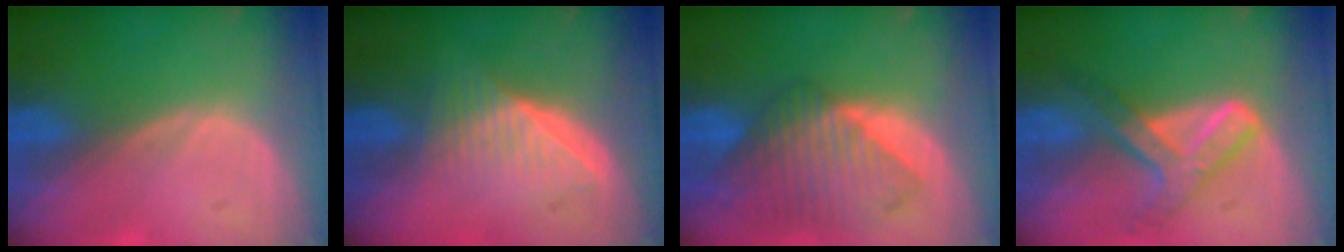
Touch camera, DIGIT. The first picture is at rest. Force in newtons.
{"total": 6.5, "press": 5.9, "slide": 2.9}
{"total": 9.8, "press": 8.6, "slide": 4.8}
{"total": 7.2, "press": 6.1, "slide": 3.8}